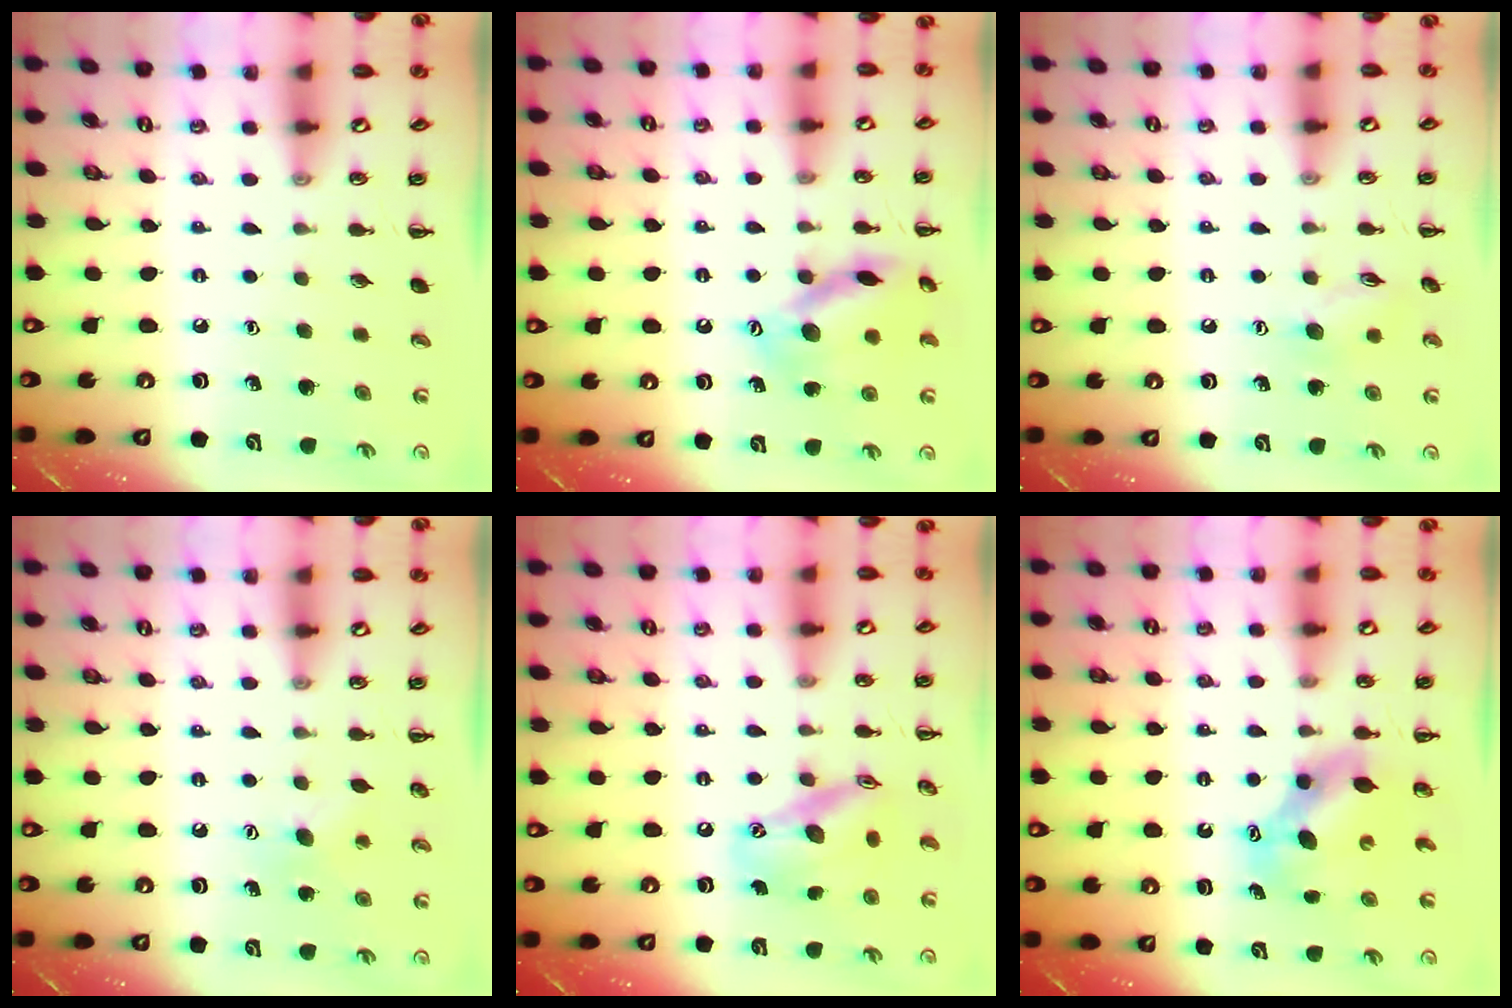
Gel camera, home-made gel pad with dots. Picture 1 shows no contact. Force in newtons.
{"total": 14.6, "press": 14.6, "slide": 1.2}
{"total": 7.7, "press": 7.7, "slide": 0.9}
{"total": 6.5, "press": 6.3, "slide": 1.5}
{"total": 14.4, "press": 14.1, "slide": 2.8}
{"total": 6.6, "press": 6.5, "slide": 0.9}